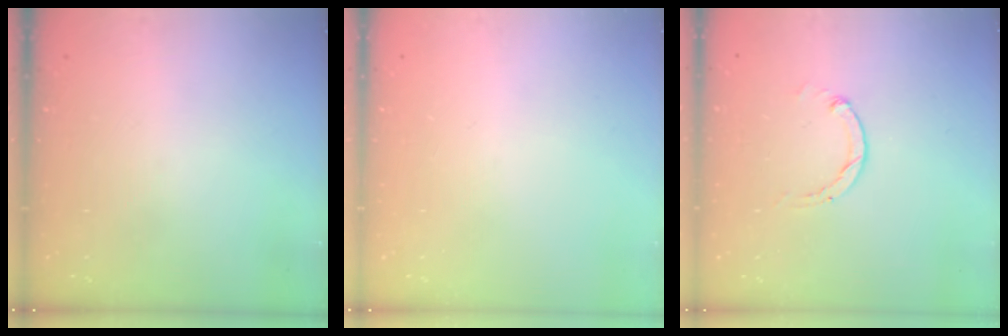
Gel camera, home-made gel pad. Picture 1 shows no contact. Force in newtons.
{"total": 0.0}
{"total": 1.2, "press": 1.2, "slide": 0.3}